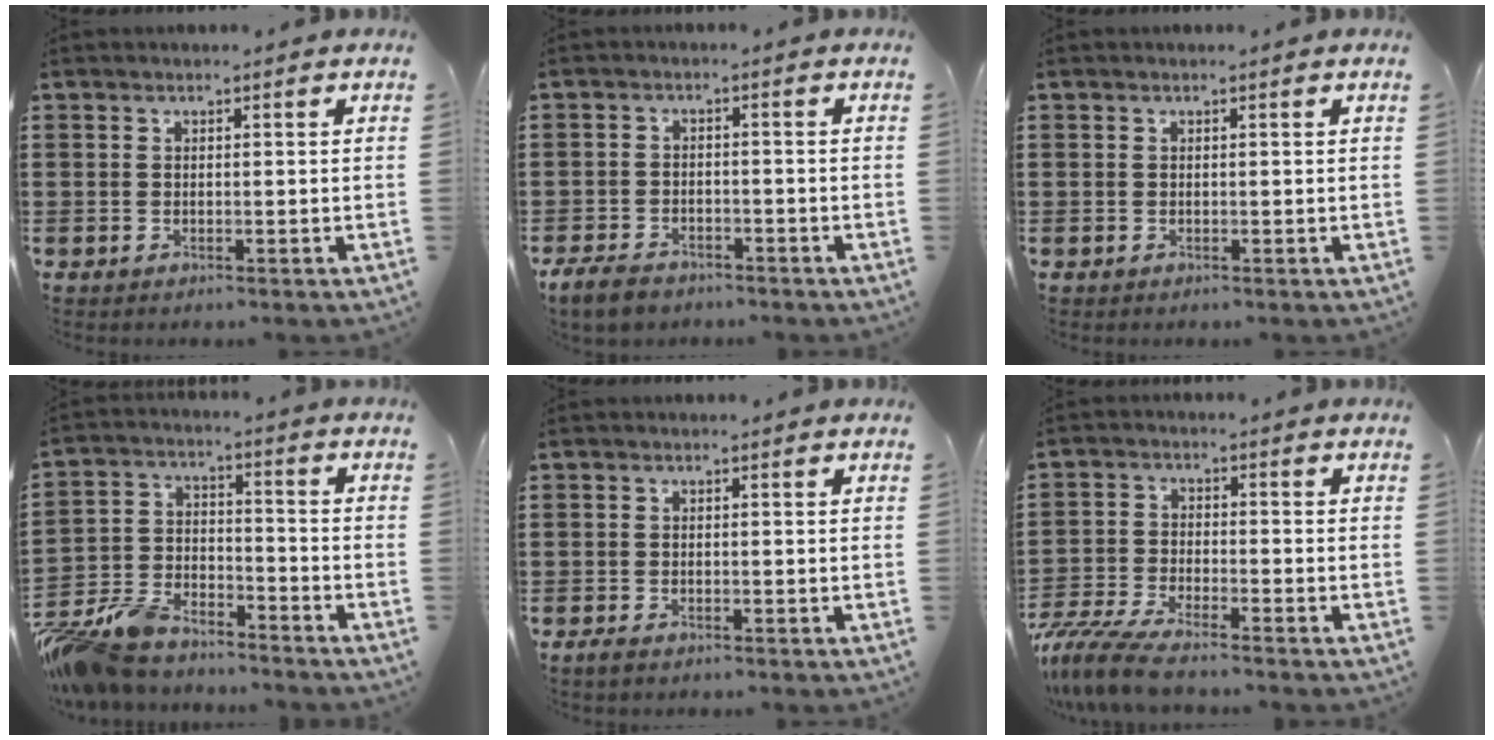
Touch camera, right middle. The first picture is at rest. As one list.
[{"total": 3.5, "force": [-3.0, 1.3, 1.4], "torque": [-0.047, -0.001, -0.066]}, {"total": 0.0}, {"total": 9.1, "force": [-8.6, 2.2, 1.8], "torque": [-0.055, 0.011, -0.175]}, {"total": 0.7, "force": [-0.5, 0.3, 0.4], "torque": [-0.008, -0.002, -0.010]}, {"total": 6.6, "force": [-5.8, 0.6, 3.0], "torque": [-0.085, -0.014, -0.120]}]